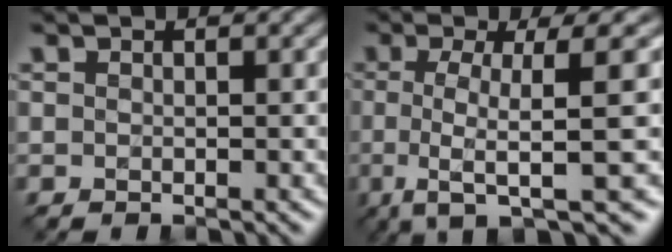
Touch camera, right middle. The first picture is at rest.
{"total": 8.5, "force": [-1.0, 1.9, 8.2], "torque": [-0.110, -0.001, -0.028]}